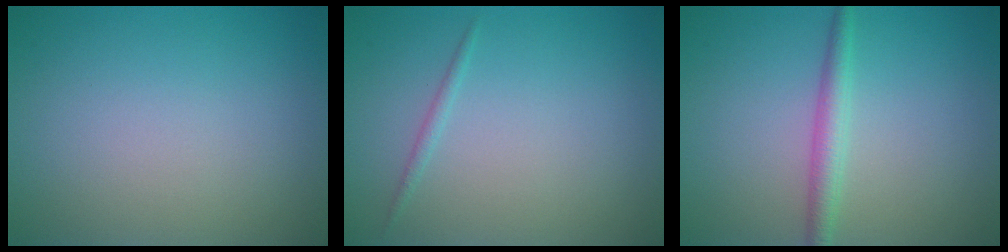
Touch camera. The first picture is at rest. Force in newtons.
{"total": 0.7, "press": 0.7, "slide": 0.1}
{"total": 2.3, "press": 2.3, "slide": 0.0}